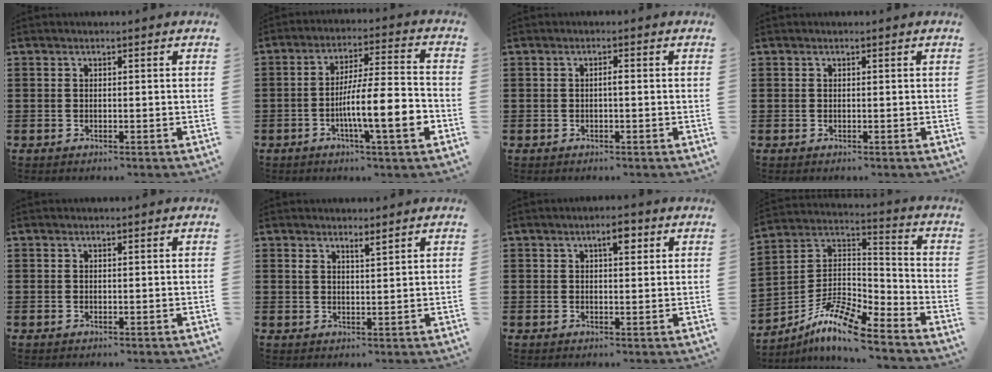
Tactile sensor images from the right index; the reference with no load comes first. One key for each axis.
{"total": 10.3, "fx": -3.7, "fy": 1.6, "fz": 9.5, "tx": -0.140, "ty": -0.002, "tz": -0.067}
{"total": 0.9, "fx": -0.2, "fy": 0.2, "fz": 0.9, "tx": -0.017, "ty": -0.002, "tz": -0.003}
{"total": 0.0}
{"total": 0.0}
{"total": 1.9, "fx": 1.6, "fy": 0.2, "fz": 1.0, "tx": -0.022, "ty": 0.001, "tz": 0.028}
{"total": 3.2, "fx": 1.6, "fy": 1.1, "fz": 2.6, "tx": -0.040, "ty": 0.002, "tz": 0.021}
{"total": 9.9, "fx": -8.2, "fy": 1.7, "fz": 5.2, "tx": -0.118, "ty": 0.002, "tz": -0.169}